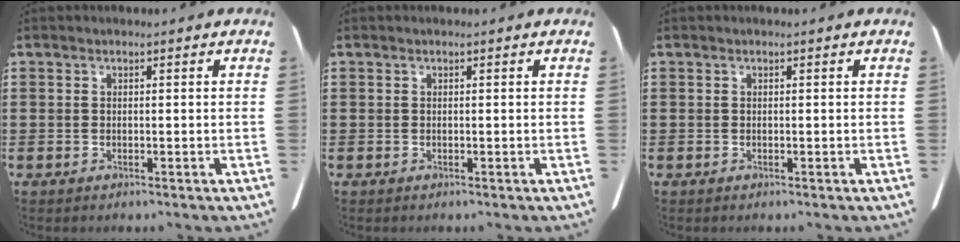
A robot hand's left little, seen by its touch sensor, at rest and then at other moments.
{"total": 0.0}
{"total": 0.0}